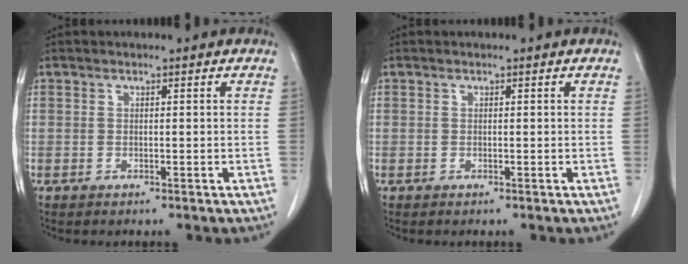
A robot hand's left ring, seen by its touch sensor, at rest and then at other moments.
{"total": 0.0}